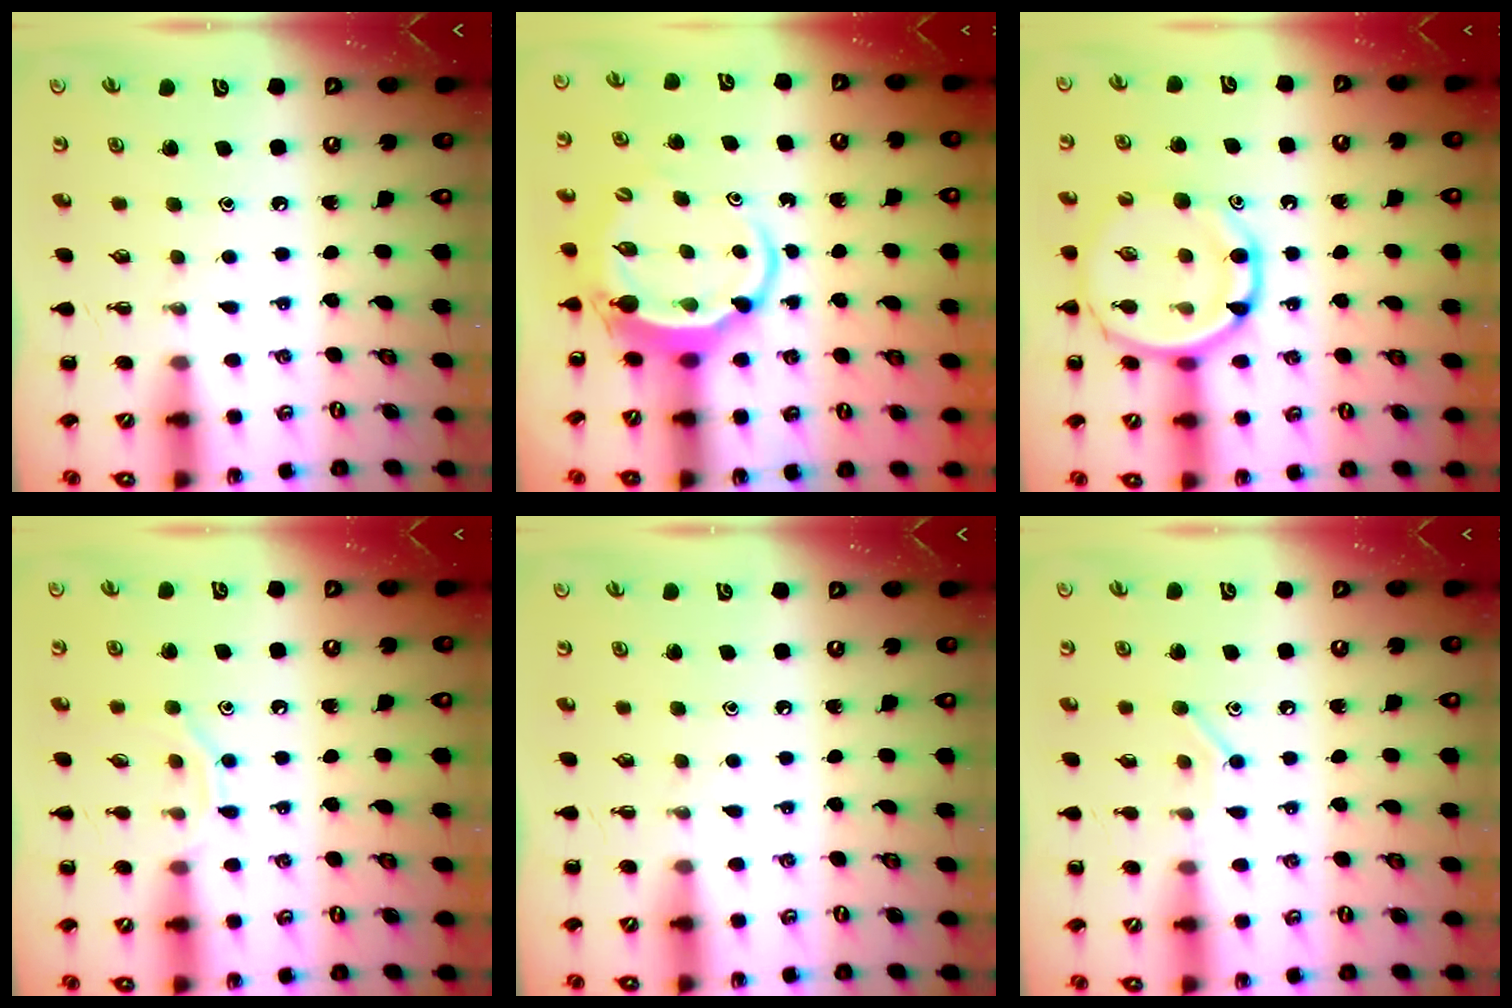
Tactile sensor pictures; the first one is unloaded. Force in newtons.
{"total": 5.6, "press": 5.5, "slide": 1.0}
{"total": 14.3, "press": 13.9, "slide": 3.3}
{"total": 7.0, "press": 6.9, "slide": 1.0}
{"total": 0.0}
{"total": 6.9, "press": 6.8, "slide": 1.4}